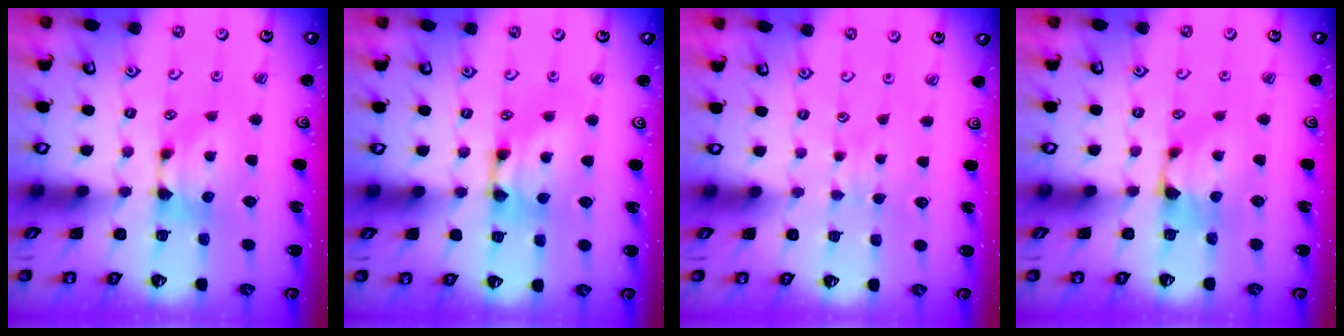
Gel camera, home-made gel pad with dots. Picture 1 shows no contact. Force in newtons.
{"total": 3.1, "press": 3.1, "slide": 0.3}
{"total": 3.8, "press": 3.8, "slide": 0.3}
{"total": 1.4, "press": 0.9, "slide": 1.0}